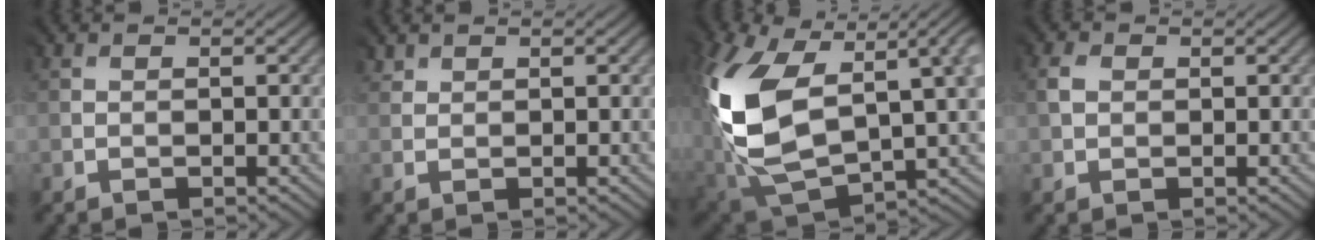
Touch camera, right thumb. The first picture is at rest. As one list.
[{"total": 2.1, "force": [2.0, 0.7, 0.0], "torque": [-0.008, 0.000, 0.037]}, {"total": 15.3, "force": [2.3, 9.0, 12.2], "torque": [-0.310, -0.026, 0.051]}, {"total": 1.7, "force": [0.6, 1.5, 0.7], "torque": [-0.023, 0.000, 0.007]}]